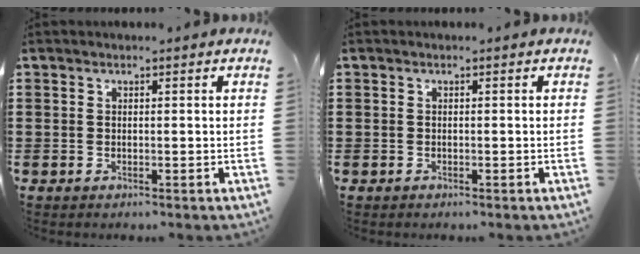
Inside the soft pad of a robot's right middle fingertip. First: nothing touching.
{"total": 0.5, "force": [-0.3, 0.4, 0.0], "torque": [0.001, 0.005, -0.009]}